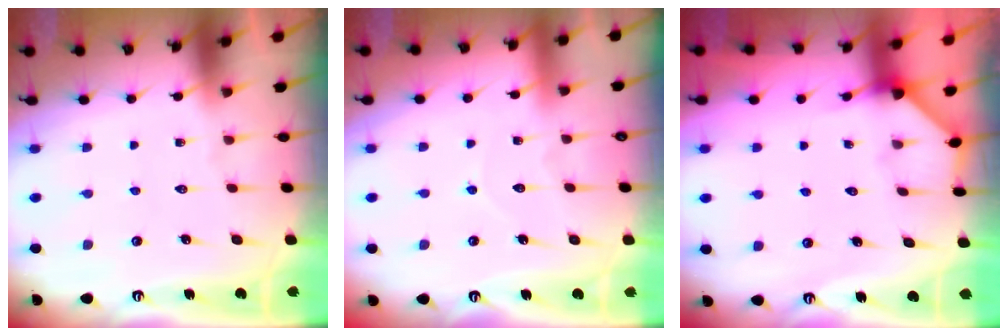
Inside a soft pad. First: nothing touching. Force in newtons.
{"total": 4.8, "press": 4.7, "slide": 0.4}
{"total": 2.5, "press": 2.5, "slide": 0.4}